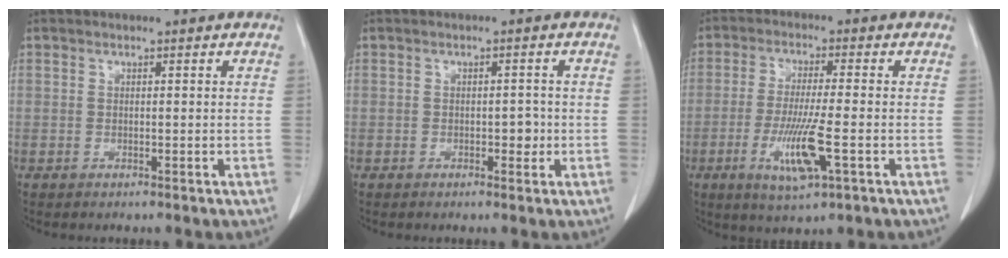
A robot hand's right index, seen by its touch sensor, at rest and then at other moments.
{"total": 1.9, "force": [-0.4, 1.0, 1.5], "torque": [-0.016, 0.003, -0.004]}
{"total": 8.8, "force": [-2.9, 0.6, 8.3], "torque": [-0.161, -0.019, -0.051]}